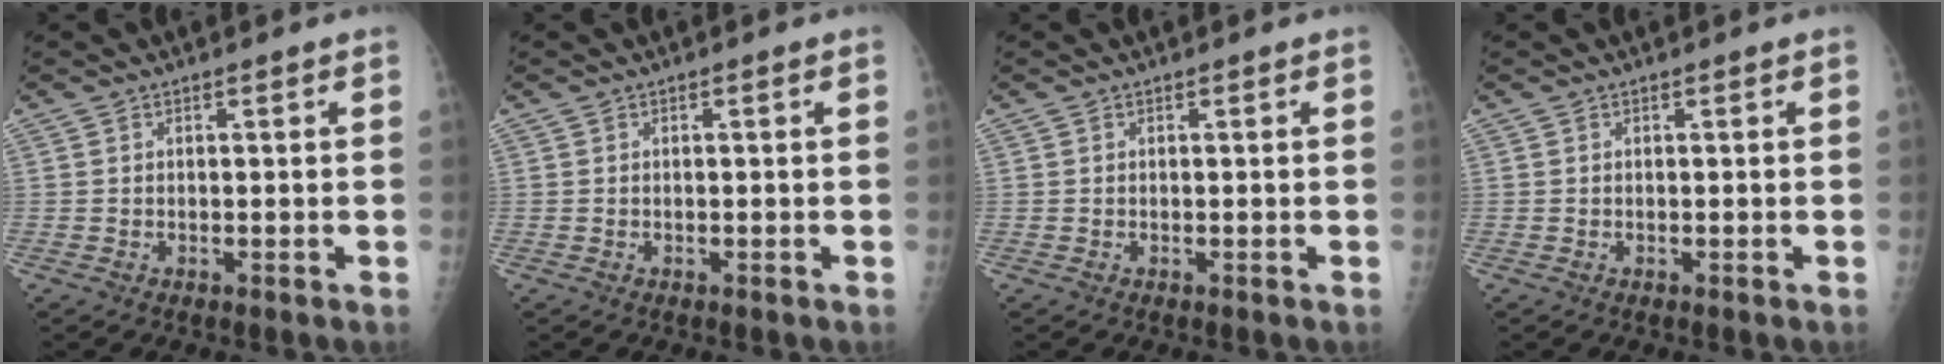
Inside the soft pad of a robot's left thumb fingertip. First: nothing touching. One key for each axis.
{"total": 0.0}
{"total": 0.0}
{"total": 0.0}